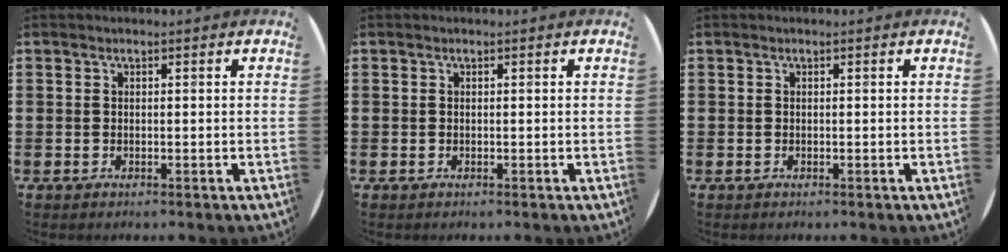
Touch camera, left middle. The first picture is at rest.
{"total": 0.0}
{"total": 0.0}